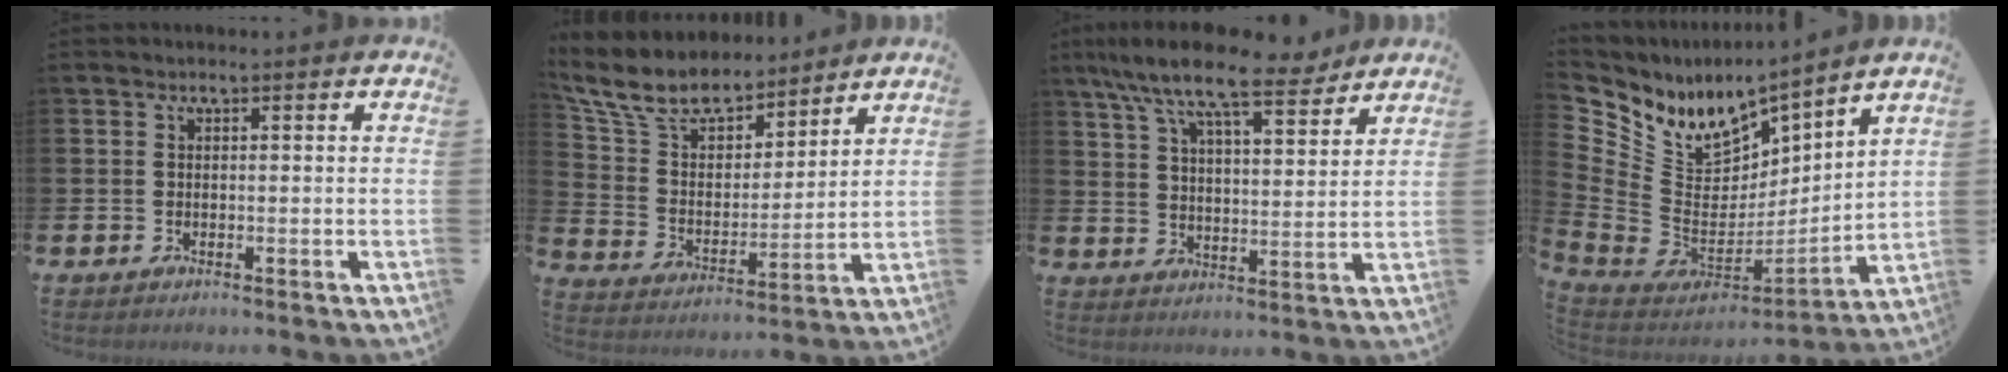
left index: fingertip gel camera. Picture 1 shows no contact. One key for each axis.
{"total": 10.2, "fx": 8.9, "fy": 4.0, "fz": 3.0, "tx": -0.112, "ty": -0.050, "tz": 0.163}
{"total": 11.1, "fx": 9.5, "fy": 2.6, "fz": 5.2, "tx": -0.117, "ty": -0.051, "tz": 0.162}
{"total": 8.1, "fx": 6.8, "fy": 3.9, "fz": 2.1, "tx": -0.093, "ty": -0.063, "tz": 0.126}